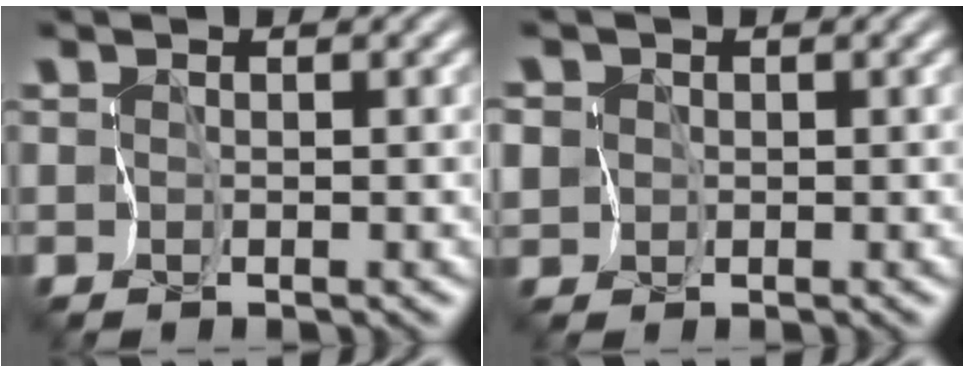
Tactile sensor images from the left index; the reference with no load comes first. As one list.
[{"total": 5.1, "force": [0.3, 4.8, 1.8], "torque": [-0.038, 0.019, -0.033]}]